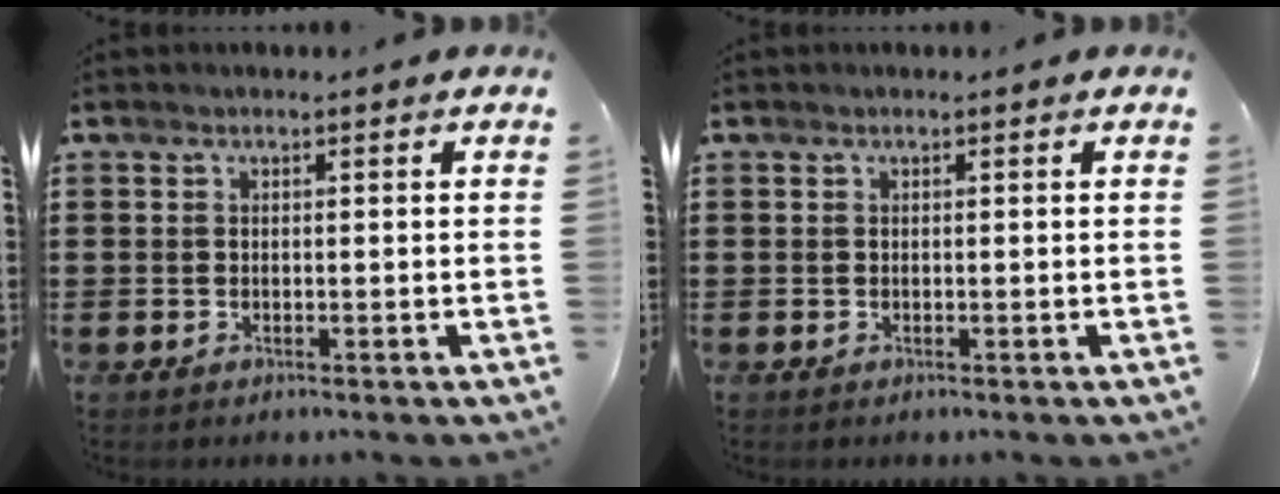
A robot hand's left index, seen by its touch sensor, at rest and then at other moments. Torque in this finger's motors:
{"motor_torque": [0.00, 0.00, 0.01, -0.01]}